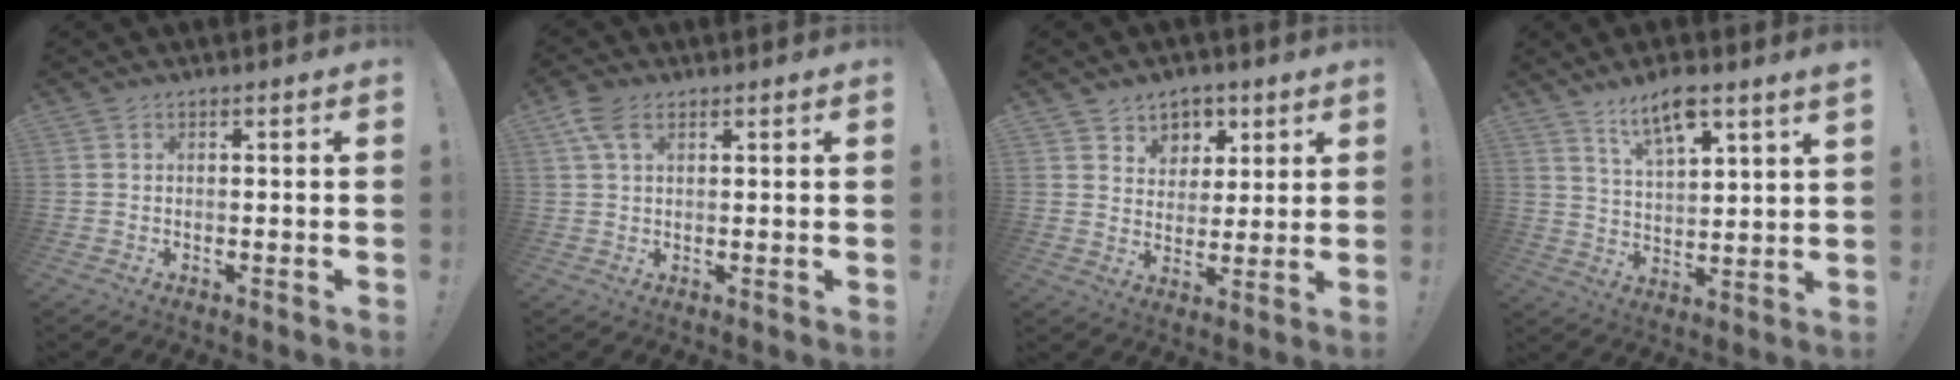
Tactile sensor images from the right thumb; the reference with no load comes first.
{"total": 5.8, "force": [2.9, 2.7, 4.2], "torque": [-0.079, -0.004, 0.057]}
{"total": 6.9, "force": [3.8, 5.8, 0.7], "torque": [-0.009, -0.035, 0.076]}
{"total": 9.8, "force": [7.0, 1.8, 6.6], "torque": [-0.112, -0.035, 0.120]}